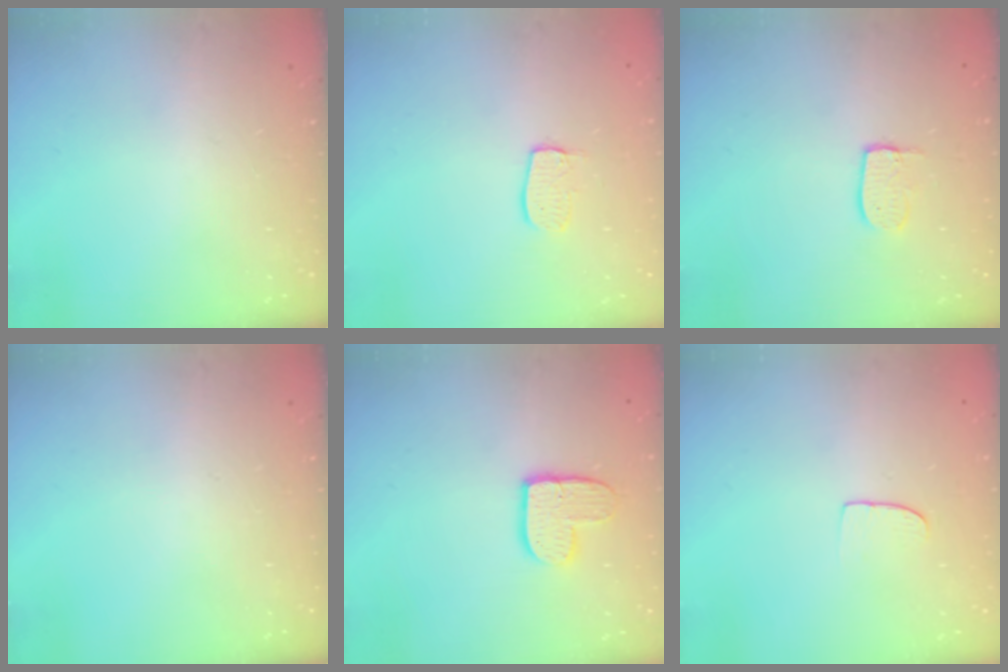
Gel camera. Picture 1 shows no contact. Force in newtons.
{"total": 7.1, "press": 7.1, "slide": 0.3}
{"total": 5.5, "press": 5.5, "slide": 0.4}
{"total": 0.0}
{"total": 10.3, "press": 10.2, "slide": 0.9}
{"total": 5.6, "press": 5.5, "slide": 0.5}